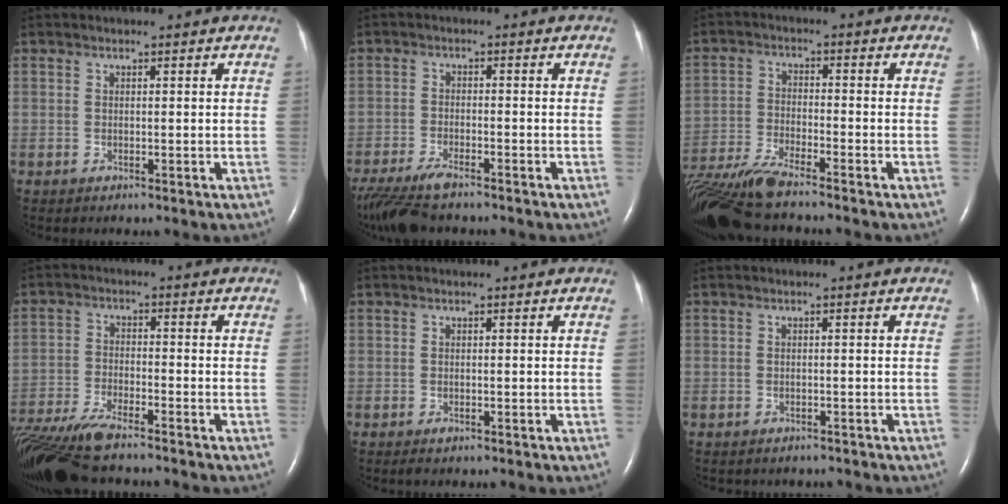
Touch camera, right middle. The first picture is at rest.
{"total": 8.1, "force": [-6.8, 1.3, 4.2], "torque": [-0.079, -0.023, -0.119]}
{"total": 11.6, "force": [-10.2, 0.4, 5.5], "torque": [-0.104, -0.025, -0.182]}
{"total": 12.6, "force": [-10.8, 1.5, 6.3], "torque": [-0.117, -0.028, -0.184]}
{"total": 0.6, "force": [-0.4, 0.2, 0.4], "torque": [-0.010, -0.001, -0.005]}
{"total": 2.5, "force": [-2.2, 1.1, 0.4], "torque": [-0.012, -0.001, -0.026]}